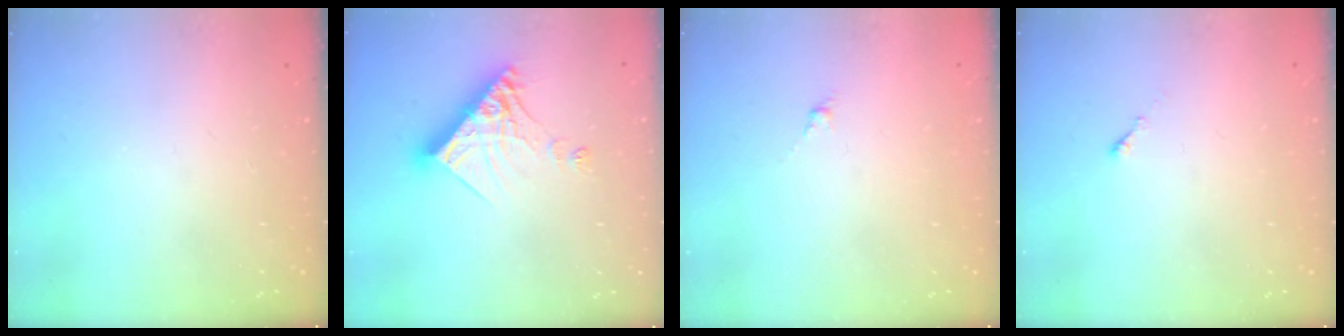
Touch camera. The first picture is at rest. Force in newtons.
{"total": 13.9, "press": 13.9, "slide": 1.1}
{"total": 0.0}
{"total": 0.0}